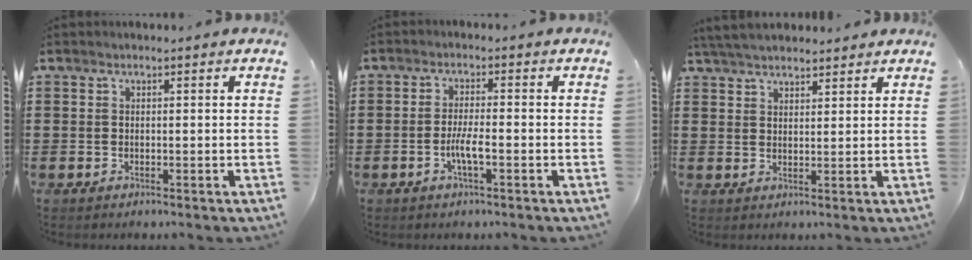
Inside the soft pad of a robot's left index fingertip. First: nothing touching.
{"total": 3.7, "force": [-1.2, 0.7, 3.5], "torque": [-0.066, -0.001, -0.024]}
{"total": 4.3, "force": [4.0, 0.8, 1.3], "torque": [-0.037, -0.002, 0.076]}